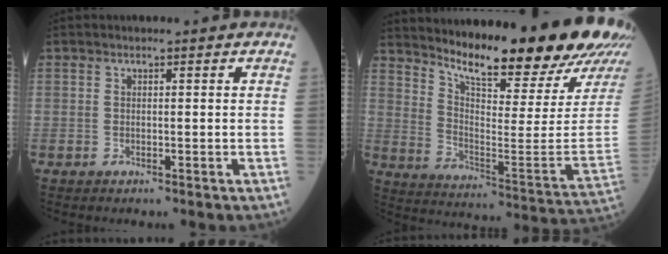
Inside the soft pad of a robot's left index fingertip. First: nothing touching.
{"total": 22.2, "force": [19.1, 0.5, 11.5], "torque": [-0.194, -0.091, 0.271]}